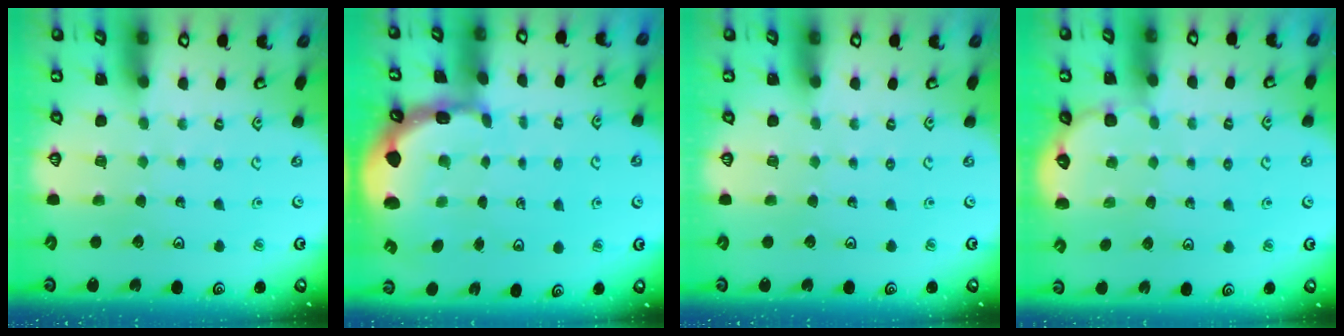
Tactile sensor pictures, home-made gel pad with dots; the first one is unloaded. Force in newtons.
{"total": 2.1, "press": 1.9, "slide": 1.0}
{"total": 0.0}
{"total": 3.0, "press": 2.6, "slide": 1.5}